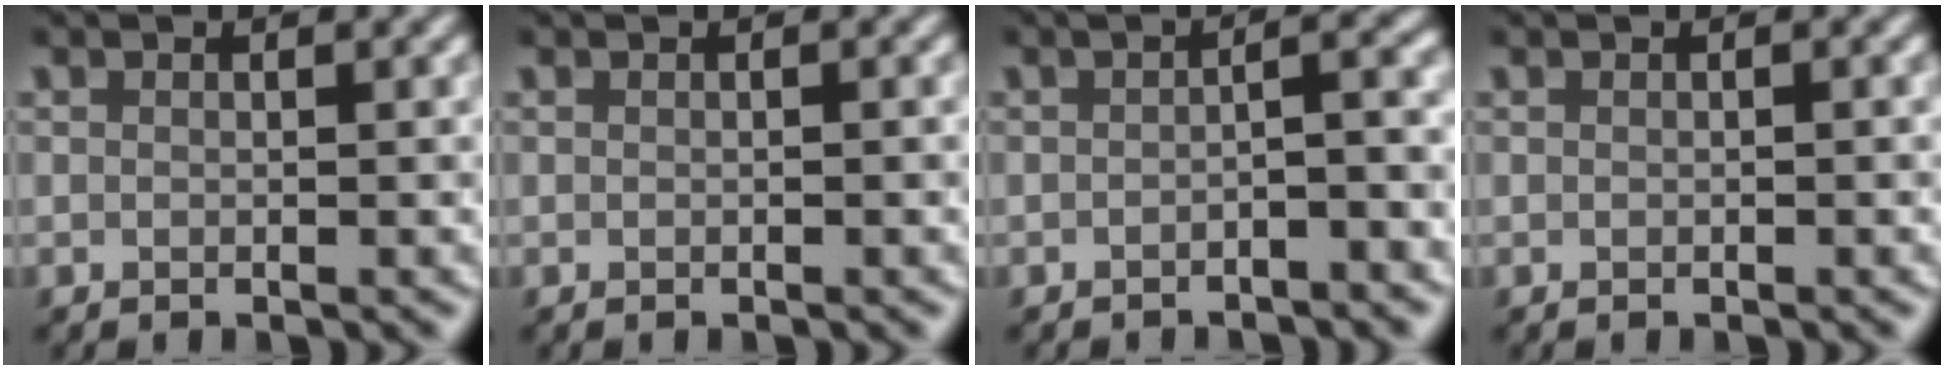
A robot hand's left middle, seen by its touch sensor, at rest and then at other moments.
{"total": 0.0}
{"total": 2.2, "force": [-1.2, 0.5, 1.8], "torque": [-0.023, 0.010, -0.024]}
{"total": 0.0}